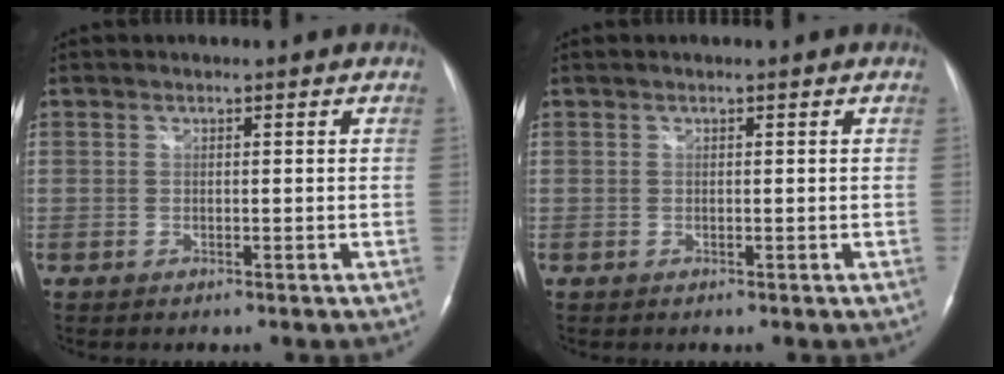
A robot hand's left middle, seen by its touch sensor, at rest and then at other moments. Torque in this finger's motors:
{"motor_torque": [0.13, -0.03, -0.10, 0.01]}